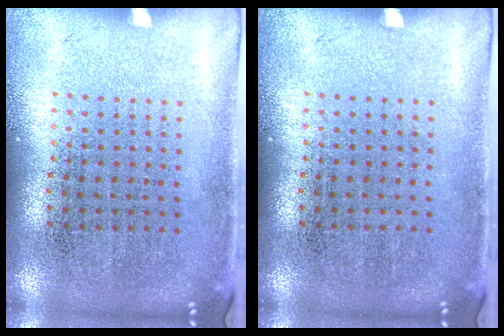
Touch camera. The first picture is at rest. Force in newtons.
{"total": 0.0}